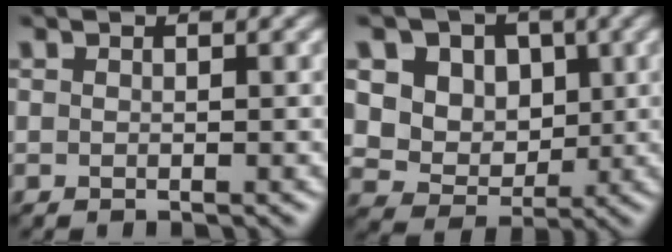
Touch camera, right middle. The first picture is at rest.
{"total": 8.6, "force": [3.5, 6.8, 4.0], "torque": [-0.074, 0.007, 0.055]}